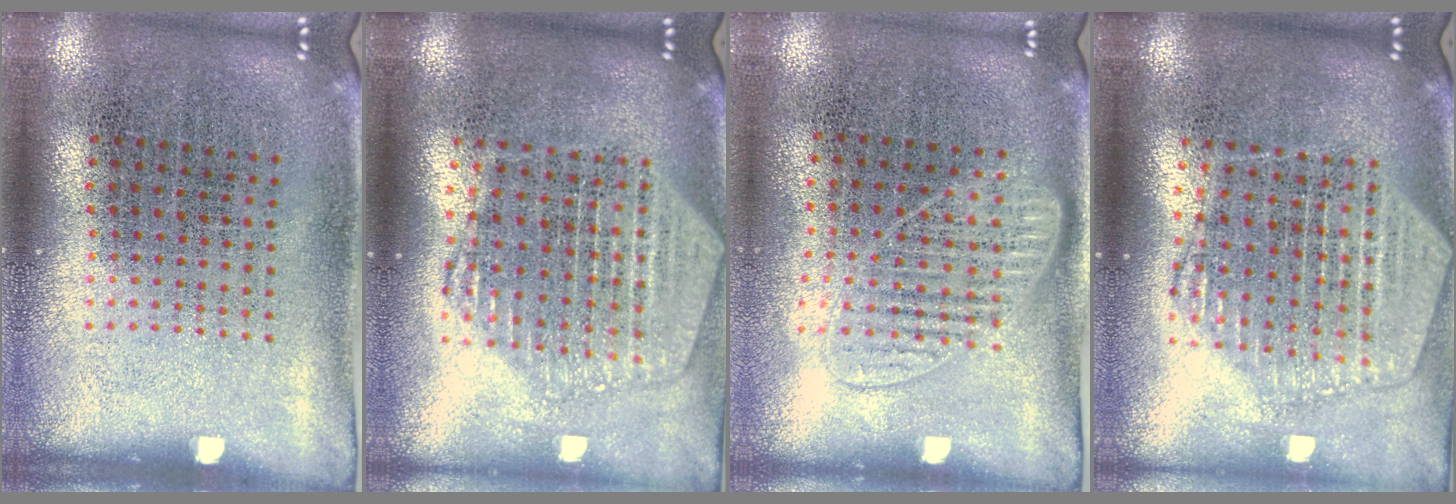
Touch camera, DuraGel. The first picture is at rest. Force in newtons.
{"total": 2.2, "press": 1.9, "slide": 1.1}
{"total": 1.3, "press": 1.2, "slide": 0.5}
{"total": 2.1, "press": 1.9, "slide": 0.9}